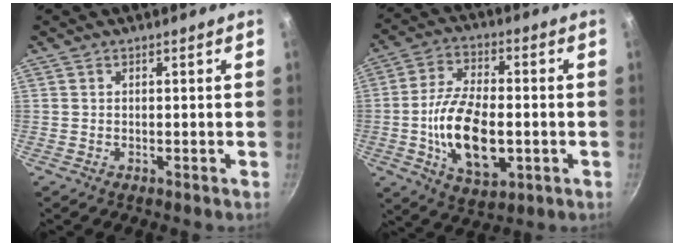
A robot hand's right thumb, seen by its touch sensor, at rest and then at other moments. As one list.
[{"total": 16.0, "force": [-2.6, 8.3, 13.4], "torque": [-0.235, 0.012, -0.045]}]